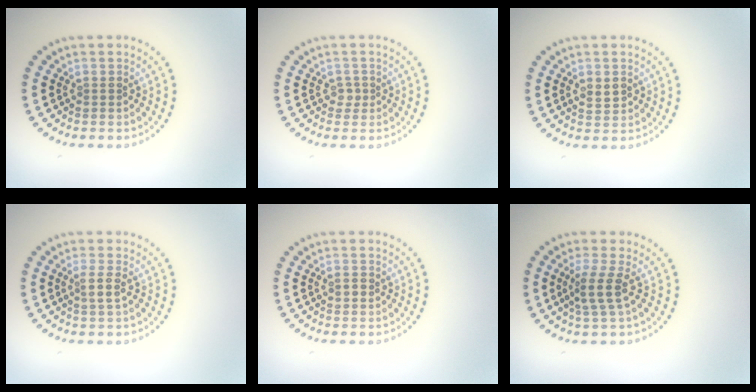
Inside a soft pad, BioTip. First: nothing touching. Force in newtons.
{"total": 1.0, "press": 0.7, "slide": 0.6}
{"total": 1.8, "press": 1.8, "slide": 0.2}
{"total": 1.4, "press": 1.2, "slide": 0.8}
{"total": 0.9, "press": 0.9, "slide": 0.2}
{"total": 2.5, "press": 2.0, "slide": 1.6}